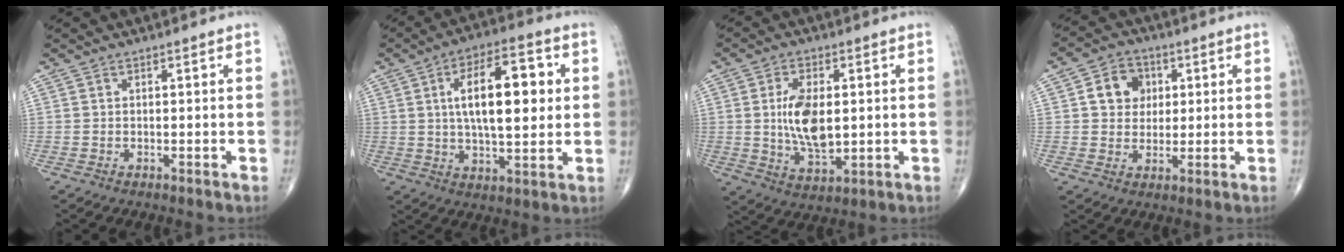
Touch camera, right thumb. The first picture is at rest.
{"total": 16.1, "force": [3.0, 6.8, 14.2], "torque": [-0.210, 0.005, 0.046]}
{"total": 10.9, "force": [0.9, 5.7, 9.3], "torque": [-0.164, -0.014, 0.024]}
{"total": 7.7, "force": [1.8, 6.4, 3.7], "torque": [-0.028, -0.001, 0.025]}